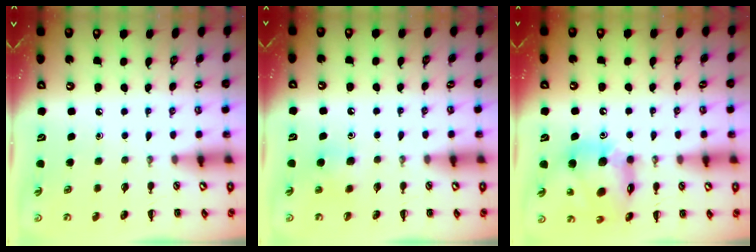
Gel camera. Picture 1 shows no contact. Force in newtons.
{"total": 5.9, "press": 5.8, "slide": 1.5}
{"total": 15.7, "press": 15.3, "slide": 3.4}